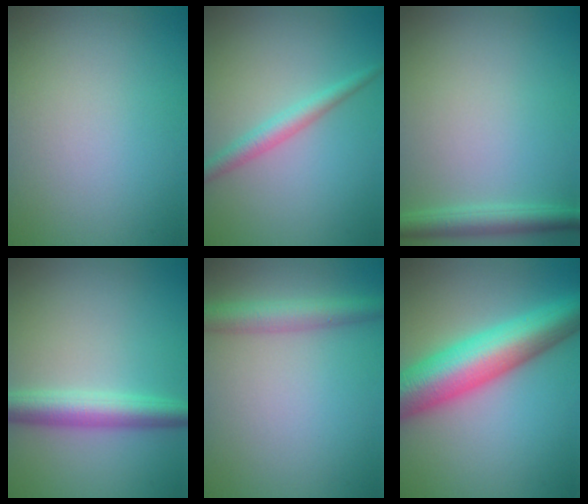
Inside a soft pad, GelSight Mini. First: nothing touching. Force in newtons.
{"total": 2.2, "press": 2.2, "slide": 0.0}
{"total": 2.7, "press": 2.7, "slide": 0.1}
{"total": 4.2, "press": 4.2, "slide": 0.0}
{"total": 3.5, "press": 3.5, "slide": 0.1}
{"total": 10.2, "press": 10.2, "slide": 0.3}